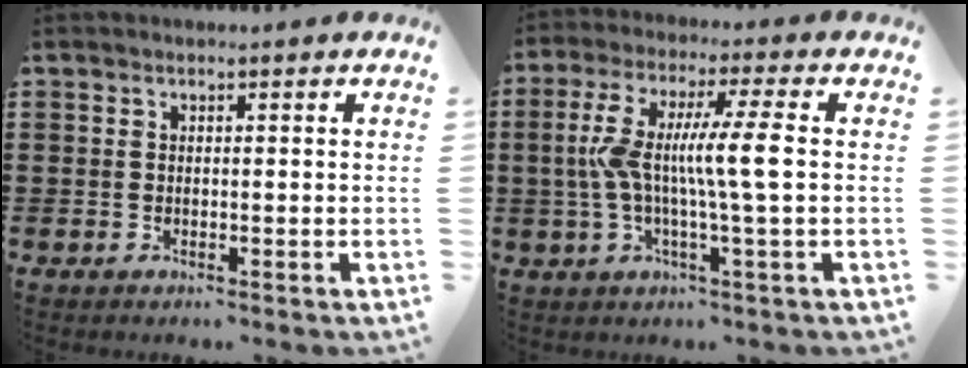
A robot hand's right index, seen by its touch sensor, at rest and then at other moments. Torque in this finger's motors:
{"motor_torque": [1.32, -0.82, 1.05, 0.21]}